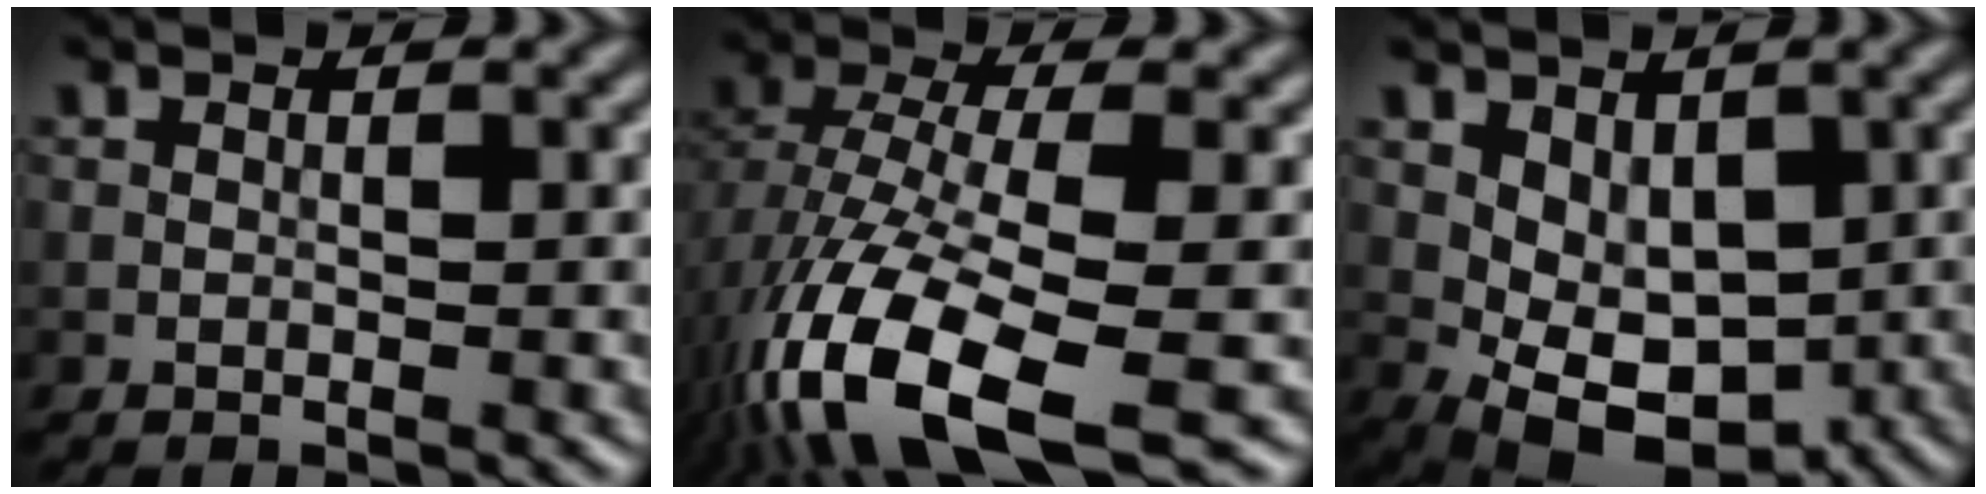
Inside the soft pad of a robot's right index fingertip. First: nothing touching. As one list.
[{"total": 14.0, "force": [-6.7, 5.0, 11.2], "torque": [-0.239, -0.019, -0.116]}, {"total": 6.1, "force": [-0.5, 4.1, 4.5], "torque": [-0.075, -0.011, -0.002]}]